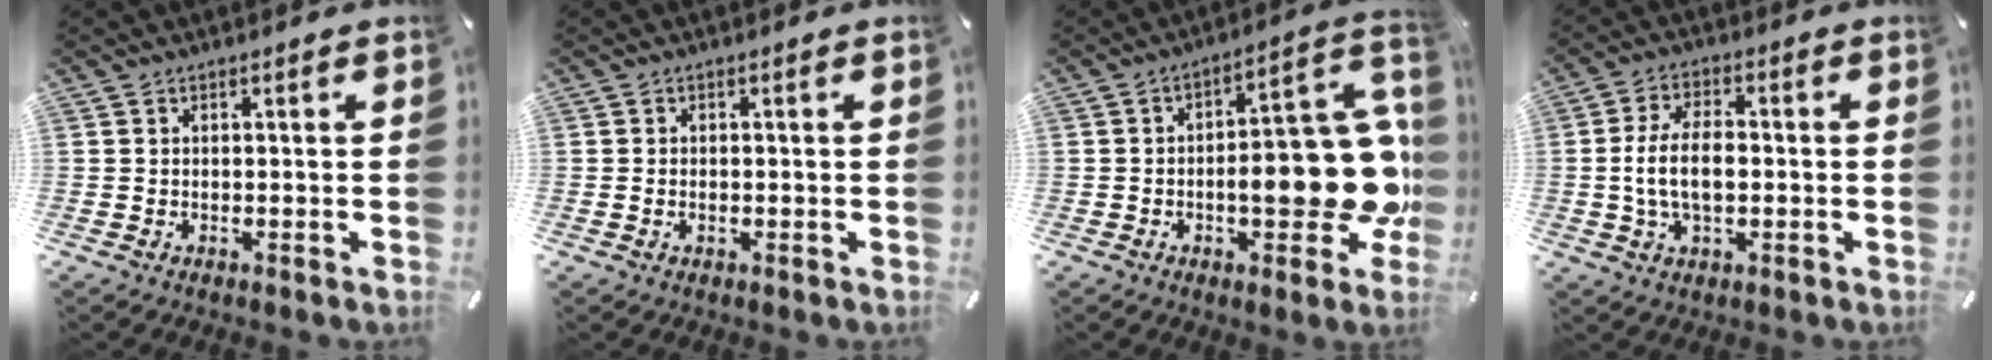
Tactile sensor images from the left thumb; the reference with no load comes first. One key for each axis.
{"total": 0.8, "fx": -0.3, "fy": 0.5, "fz": 0.6, "tx": -0.011, "ty": 0.002, "tz": -0.006}
{"total": 21.4, "fx": -3.7, "fy": 8.4, "fz": 19.3, "tx": -0.235, "ty": 0.003, "tz": -0.042}
{"total": 9.3, "fx": -0.8, "fy": 5.2, "fz": 7.7, "tx": -0.145, "ty": 0.008, "tz": -0.015}